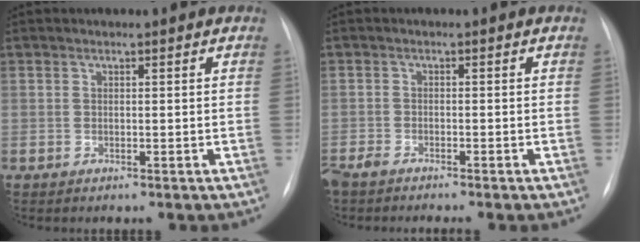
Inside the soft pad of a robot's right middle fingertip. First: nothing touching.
{"total": 3.8, "force": [-3.4, 0.5, 1.7], "torque": [-0.027, -0.009, -0.059]}